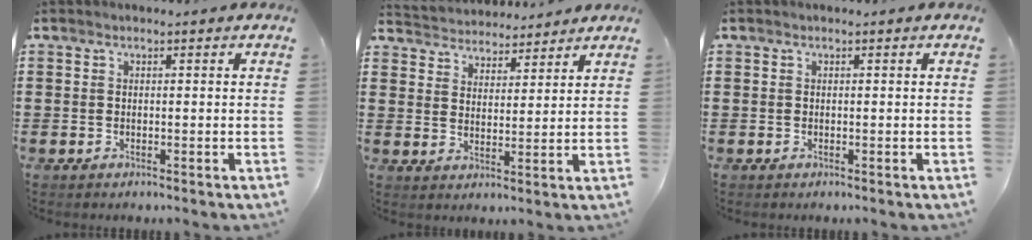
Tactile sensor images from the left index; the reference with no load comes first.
{"total": 3.8, "force": [3.6, 0.7, -0.6], "torque": [-0.008, -0.019, 0.063]}
{"total": 0.0}